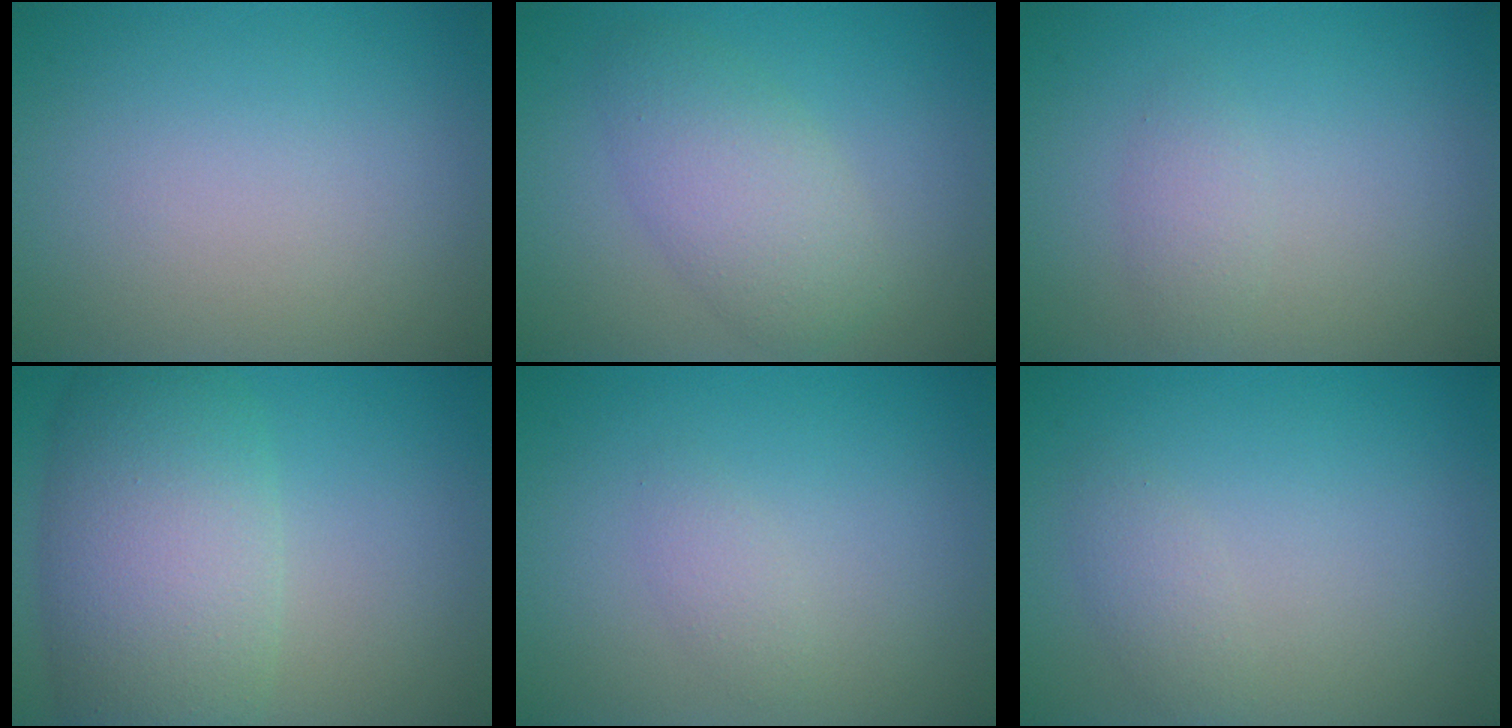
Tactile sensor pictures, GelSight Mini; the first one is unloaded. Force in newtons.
{"total": 4.1, "press": 4.1, "slide": 0.2}
{"total": 1.3, "press": 1.3, "slide": 0.1}
{"total": 8.6, "press": 8.6, "slide": 0.6}
{"total": 1.1, "press": 1.1, "slide": 0.1}
{"total": 1.2, "press": 1.2, "slide": 0.0}